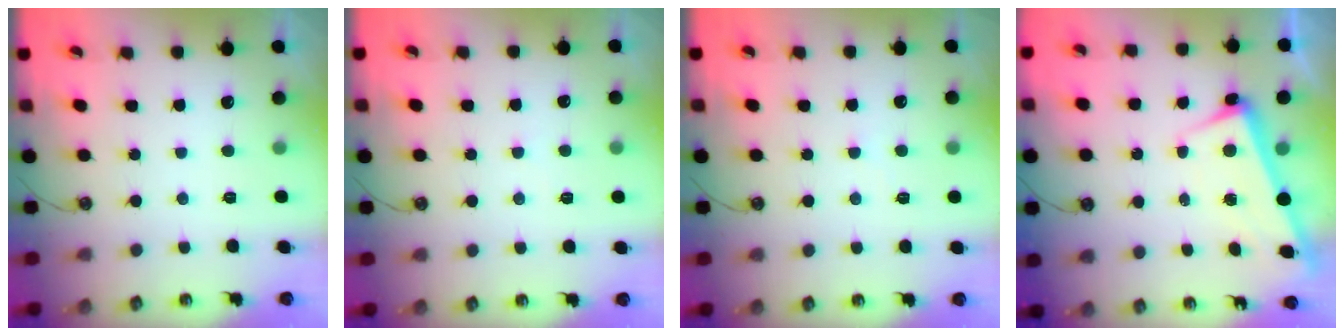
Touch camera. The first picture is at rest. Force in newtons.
{"total": 2.4, "press": 2.4, "slide": 0.2}
{"total": 0.8, "press": 0.8, "slide": 0.2}
{"total": 2.5, "press": 2.4, "slide": 0.6}